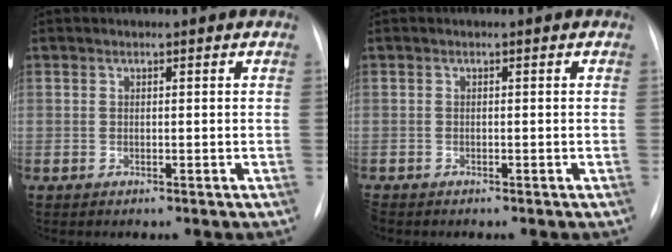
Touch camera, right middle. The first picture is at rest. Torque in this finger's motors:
{"motor_torque": [-0.02, 0.02, 0.02, 0.01]}